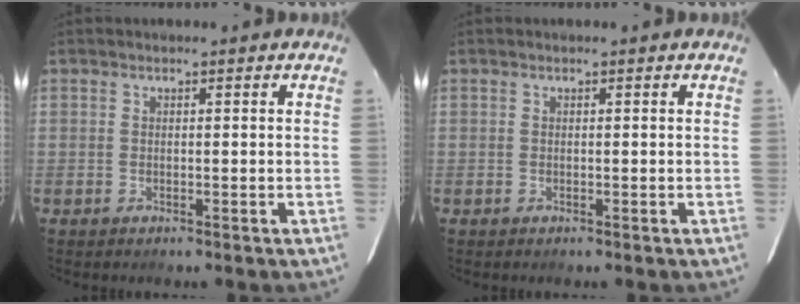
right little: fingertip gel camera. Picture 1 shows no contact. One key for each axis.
{"total": 0.0}